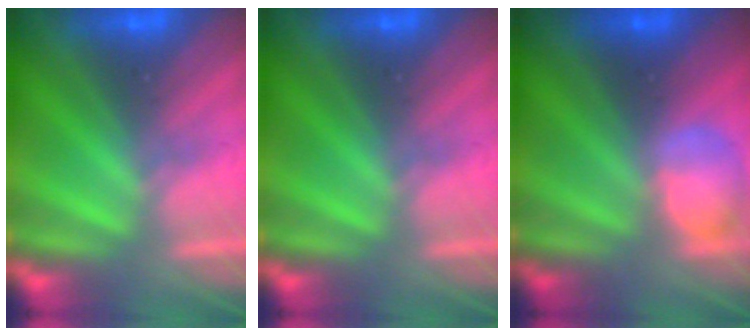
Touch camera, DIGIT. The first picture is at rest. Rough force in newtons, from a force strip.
{"total": 0.0}
{"total": 2.4}